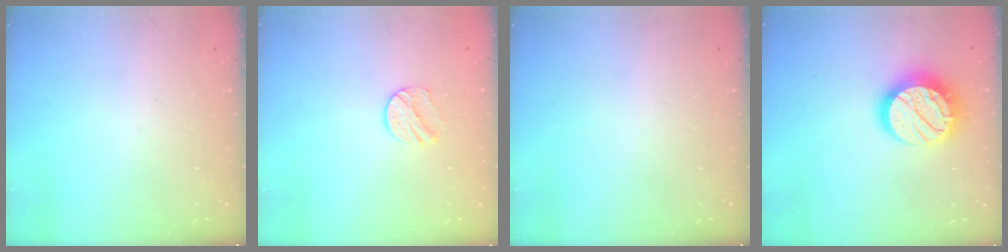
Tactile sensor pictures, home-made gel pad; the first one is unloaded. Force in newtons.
{"total": 7.3, "press": 7.2, "slide": 0.7}
{"total": 0.0}
{"total": 15.7, "press": 15.7, "slide": 0.9}